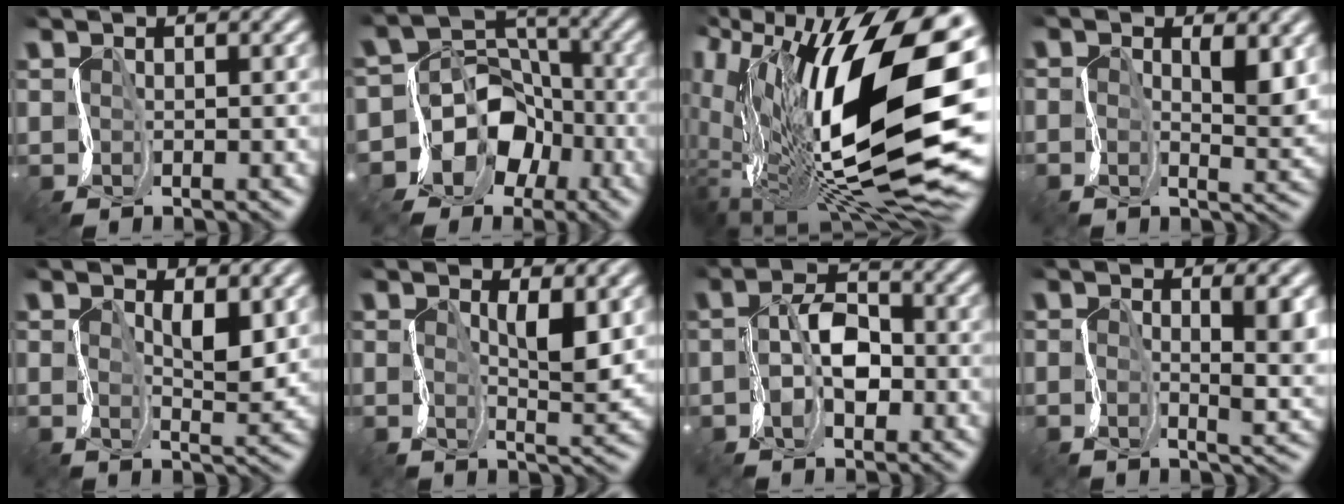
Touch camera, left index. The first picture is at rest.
{"total": 8.7, "force": [-4.6, 7.2, 2.0], "torque": [-0.020, 0.005, -0.102]}
{"total": 19.4, "force": [2.7, 8.6, 17.1], "torque": [-0.287, 0.004, 0.040]}
{"total": 2.6, "force": [0.1, 1.1, 2.3], "torque": [-0.051, -0.002, -0.002]}
{"total": 2.3, "force": [0.1, 0.9, 2.1], "torque": [-0.048, -0.001, 0.000]}
{"total": 2.6, "force": [0.1, 0.7, 2.5], "torque": [-0.055, -0.002, 0.001]}
{"total": 3.7, "force": [-1.5, 2.3, 2.6], "torque": [-0.049, 0.003, -0.033]}
{"total": 3.7, "force": [-0.2, 1.1, 3.5], "torque": [-0.062, -0.005, -0.010]}